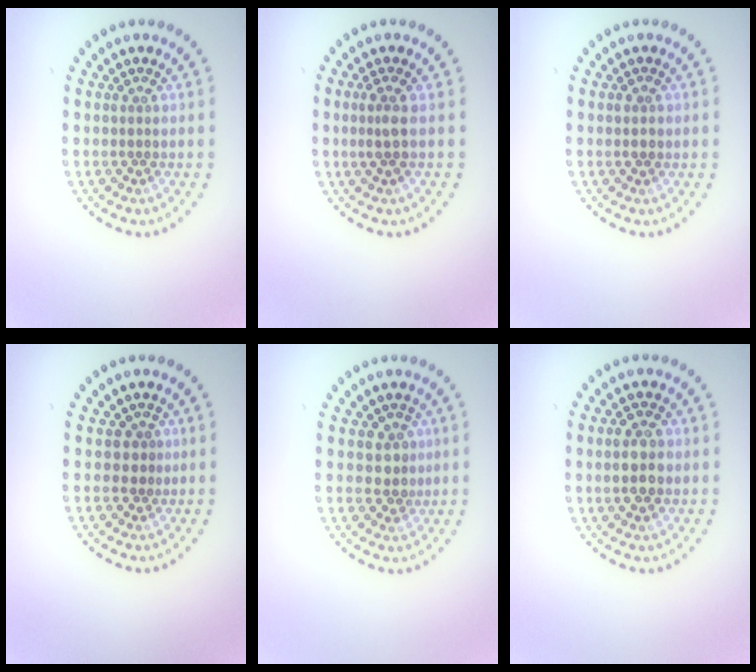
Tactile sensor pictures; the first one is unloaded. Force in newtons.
{"total": 1.6, "press": 1.3, "slide": 1.0}
{"total": 1.5, "press": 1.5, "slide": 0.2}
{"total": 0.9, "press": 0.6, "slide": 0.7}
{"total": 1.9, "press": 1.6, "slide": 1.0}
{"total": 3.6, "press": 3.6, "slide": 0.1}